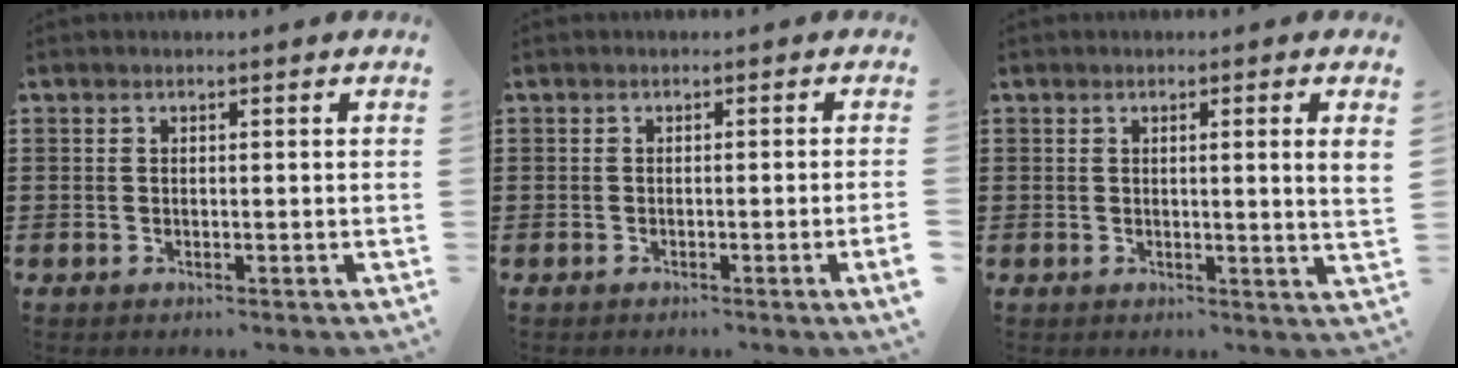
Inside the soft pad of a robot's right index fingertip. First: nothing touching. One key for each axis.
{"total": 1.2, "fx": -0.4, "fy": -0.5, "fz": 1.0, "tx": -0.015, "ty": -0.009, "tz": -0.009}
{"total": 2.0, "fx": 0.6, "fy": -0.6, "fz": 1.9, "tx": -0.035, "ty": -0.006, "tz": 0.007}